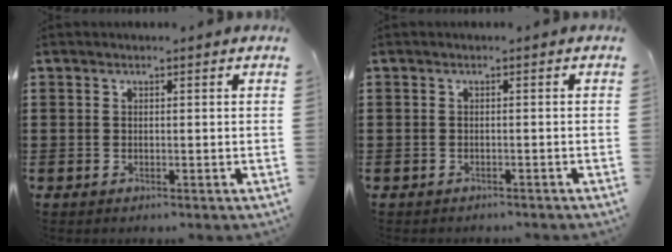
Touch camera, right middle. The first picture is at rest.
{"total": 0.6, "force": [-0.6, 0.0, 0.0], "torque": [-0.002, -0.002, -0.012]}